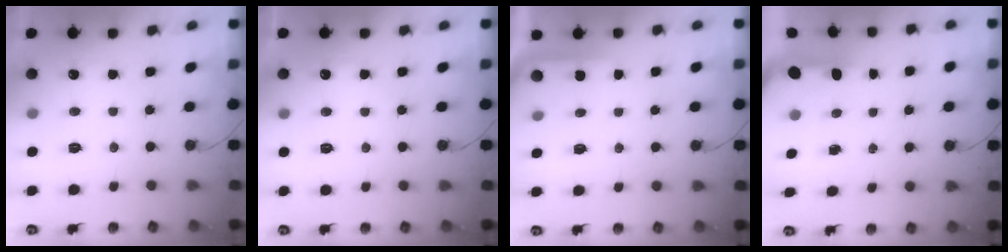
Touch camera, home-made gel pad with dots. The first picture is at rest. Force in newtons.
{"total": 3.8, "press": 3.7, "slide": 0.7}
{"total": 2.9, "press": 2.8, "slide": 0.2}
{"total": 3.5, "press": 3.4, "slide": 0.3}